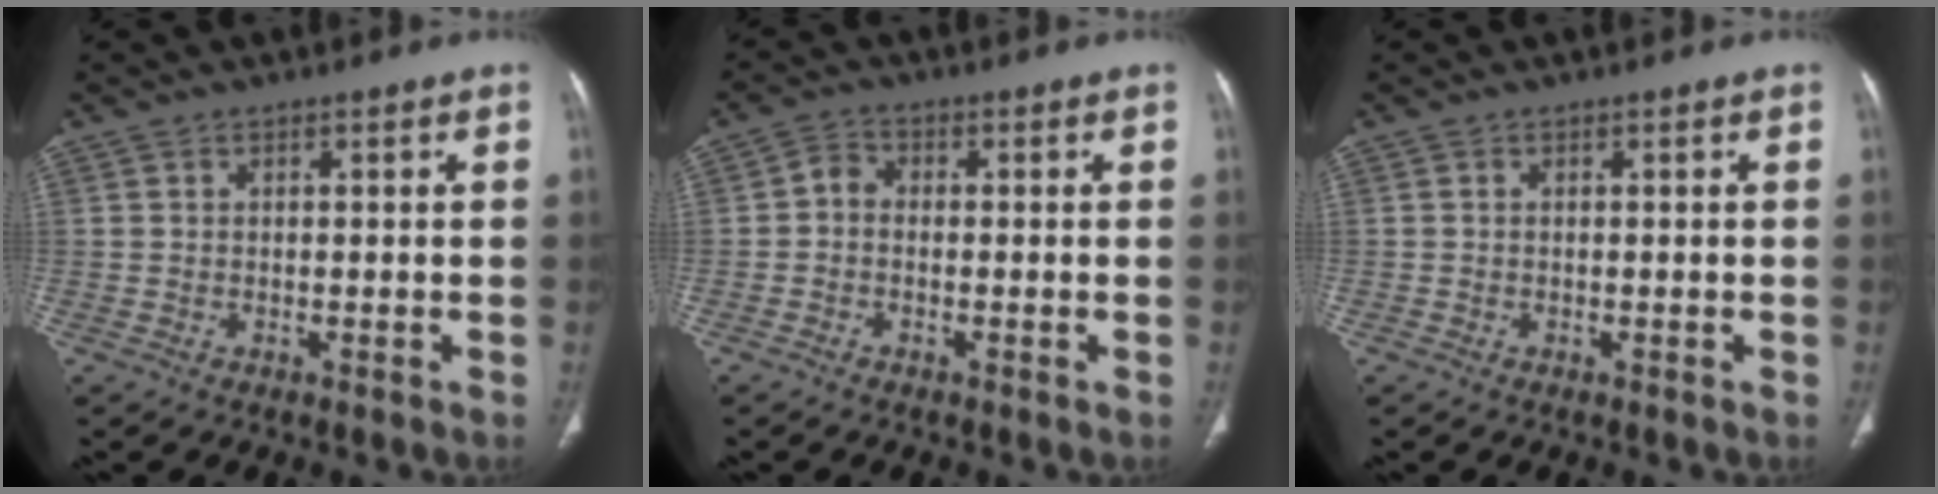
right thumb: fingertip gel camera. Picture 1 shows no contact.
{"total": 2.8, "force": [-0.6, 2.1, 1.7], "torque": [-0.024, 0.009, -0.023]}
{"total": 0.0}